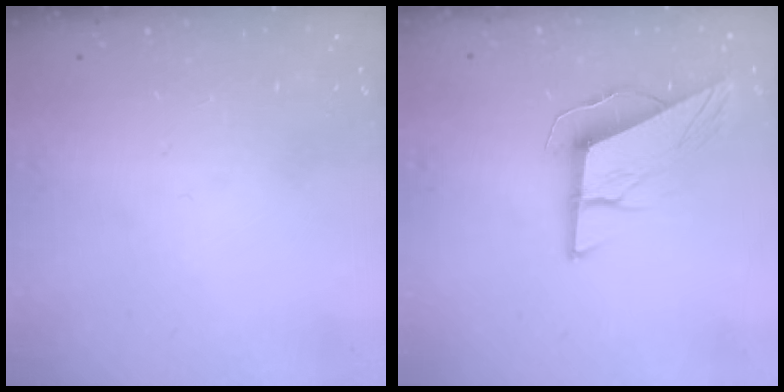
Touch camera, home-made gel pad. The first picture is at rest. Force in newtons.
{"total": 9.7, "press": 9.5, "slide": 1.9}